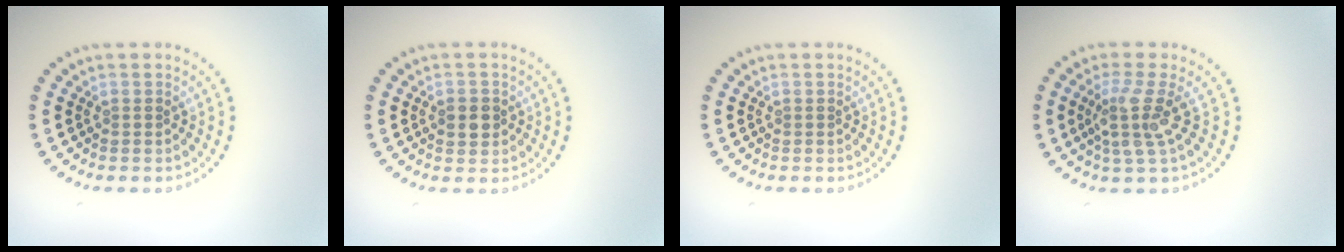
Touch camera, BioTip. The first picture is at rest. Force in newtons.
{"total": 1.9, "press": 1.9, "slide": 0.3}
{"total": 0.0}
{"total": 3.4, "press": 2.5, "slide": 2.3}